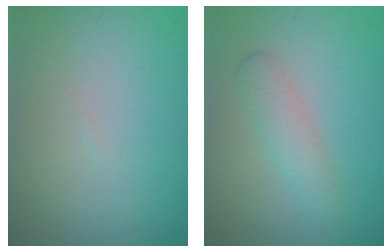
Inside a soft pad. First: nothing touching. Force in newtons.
{"total": 2.4, "press": 2.4, "slide": 0.1}